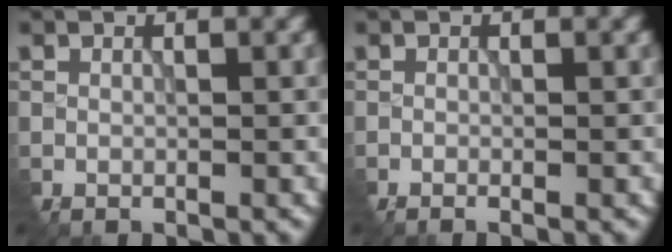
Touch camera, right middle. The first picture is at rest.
{"total": 1.0, "force": [-0.7, 0.2, 0.8], "torque": [-0.018, -0.006, -0.013]}